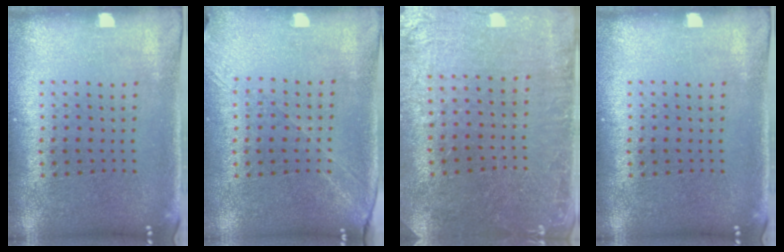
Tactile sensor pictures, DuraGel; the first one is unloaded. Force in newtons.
{"total": 1.3, "press": 1.3, "slide": 0.4}
{"total": 0.7, "press": 0.7, "slide": 0.2}
{"total": 0.0}